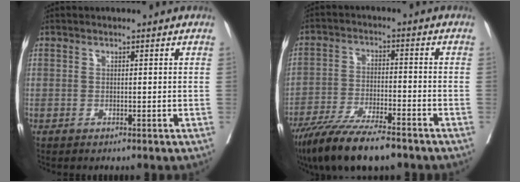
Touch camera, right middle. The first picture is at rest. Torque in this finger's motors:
{"motor_torque": [1.07, -1.07, 0.18, 0.06]}